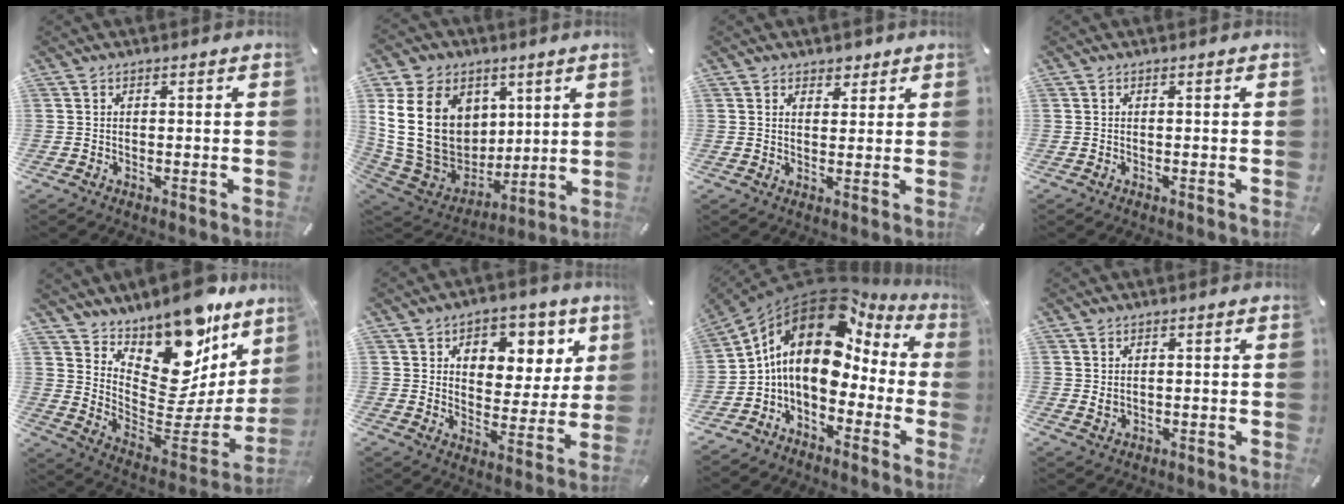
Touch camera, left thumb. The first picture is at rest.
{"total": 23.2, "force": [5.2, 18.2, 13.3], "torque": [-0.265, -0.031, 0.105]}
{"total": 3.4, "force": [2.0, 2.7, 0.2], "torque": [0.011, -0.005, 0.032]}
{"total": 0.0}
{"total": 15.1, "force": [12.3, 6.9, 5.4], "torque": [-0.057, -0.140, 0.205]}
{"total": 8.5, "force": [4.2, 6.9, 2.7], "torque": [-0.025, -0.039, 0.068]}
{"total": 15.6, "force": [3.3, 10.6, 11.0], "torque": [-0.209, -0.019, 0.047]}
{"total": 1.9, "force": [0.5, 1.6, 0.8], "torque": [-0.010, 0.000, 0.006]}